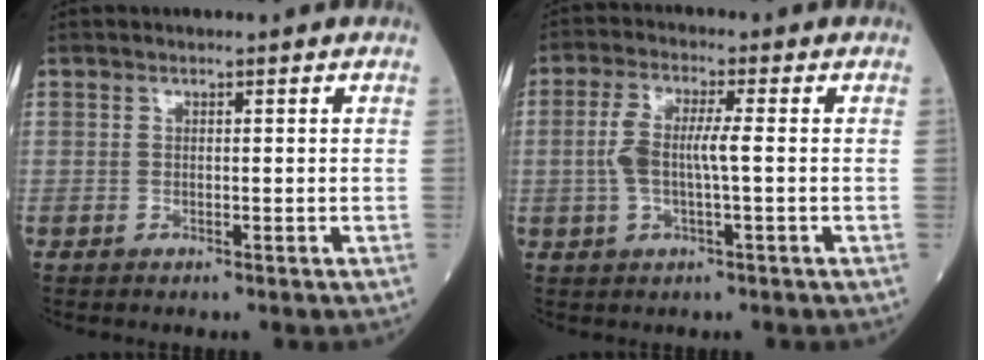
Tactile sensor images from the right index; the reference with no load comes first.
{"total": 5.9, "force": [-0.2, 1.1, 5.8], "torque": [-0.129, 0.014, -0.005]}